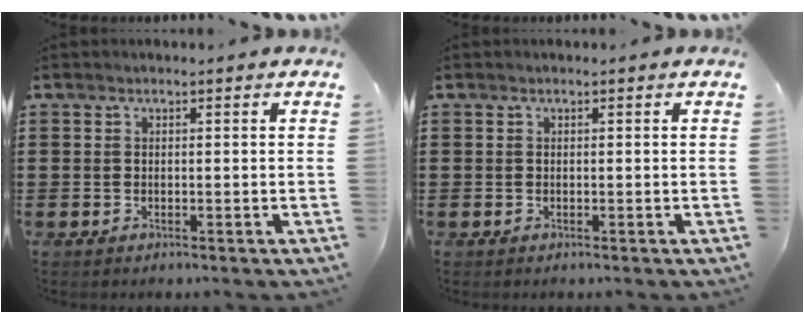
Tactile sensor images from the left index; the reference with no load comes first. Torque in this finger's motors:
{"motor_torque": [0.00, 0.00, 0.00, 0.00]}